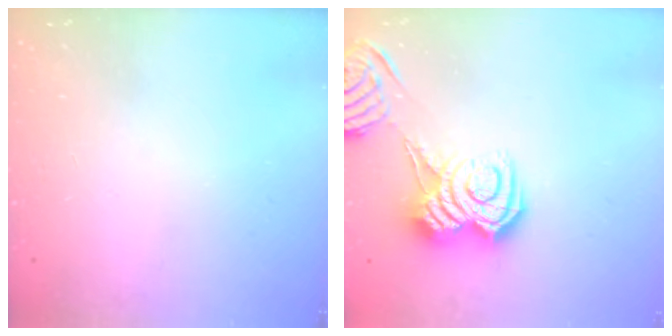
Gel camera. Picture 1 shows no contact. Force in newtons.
{"total": 9.6, "press": 9.5, "slide": 1.1}